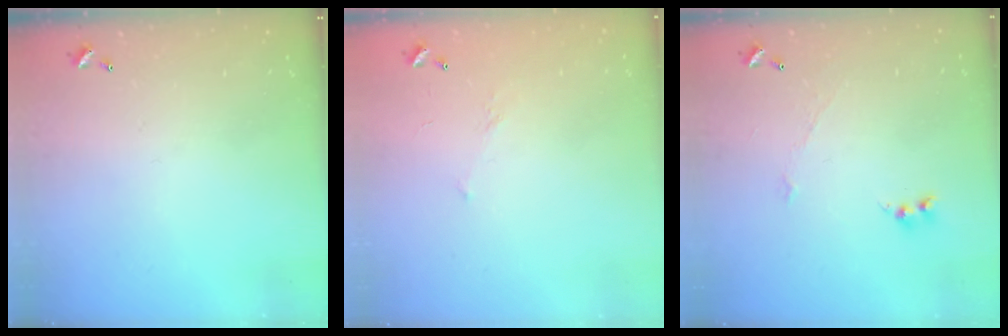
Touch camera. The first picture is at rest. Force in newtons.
{"total": 5.5, "press": 5.5, "slide": 0.9}
{"total": 1.9, "press": 1.8, "slide": 0.4}